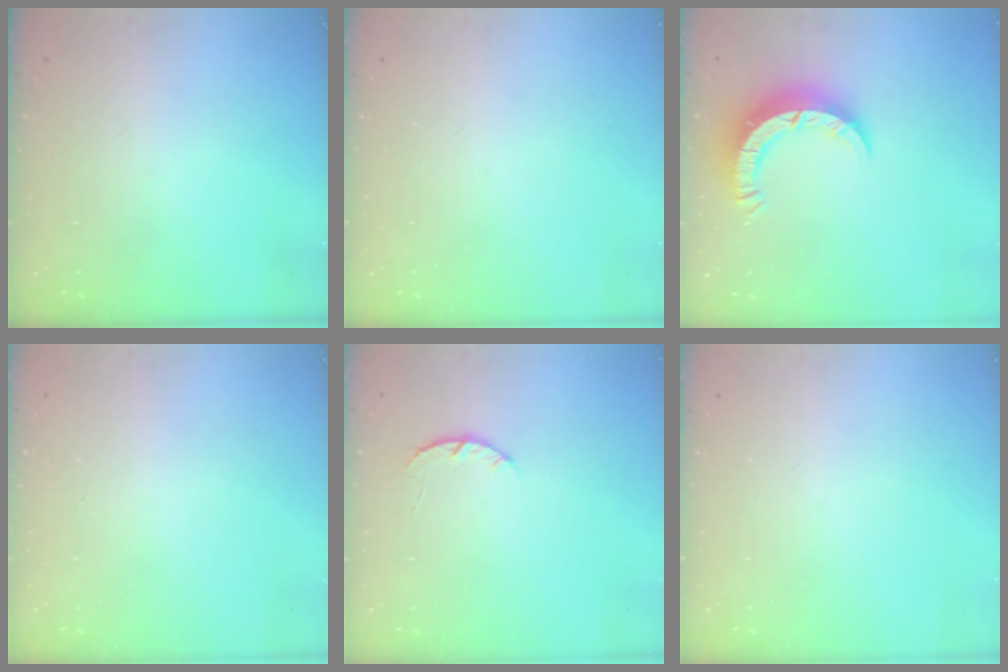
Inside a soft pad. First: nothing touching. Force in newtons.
{"total": 0.0}
{"total": 8.2, "press": 8.2, "slide": 0.9}
{"total": 2.6, "press": 2.6, "slide": 0.2}
{"total": 3.4, "press": 3.4, "slide": 0.6}
{"total": 0.0}